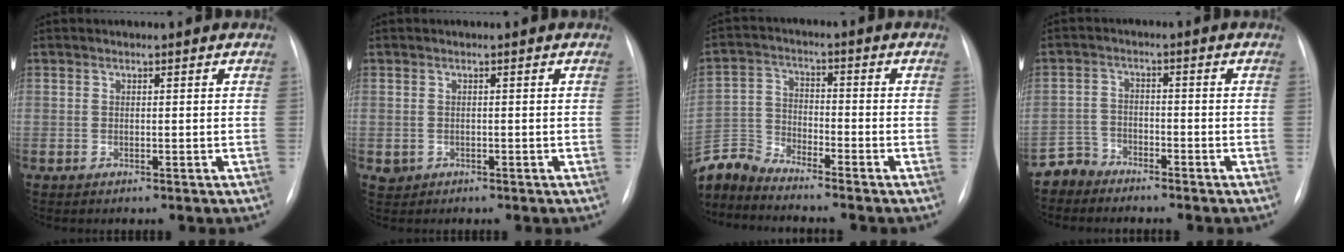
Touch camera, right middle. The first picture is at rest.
{"total": 1.3, "force": [-0.4, 1.2, 0.3], "torque": [-0.004, 0.003, -0.001]}
{"total": 7.7, "force": [-7.6, 0.2, 0.8], "torque": [-0.023, 0.001, -0.155]}
{"total": 3.6, "force": [-3.2, 1.5, -0.7], "torque": [0.016, 0.001, -0.065]}